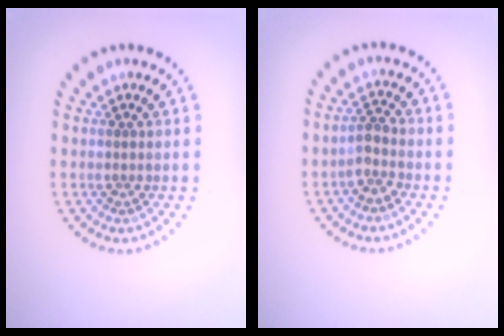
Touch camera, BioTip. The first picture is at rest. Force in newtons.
{"total": 2.0, "press": 1.7, "slide": 1.1}